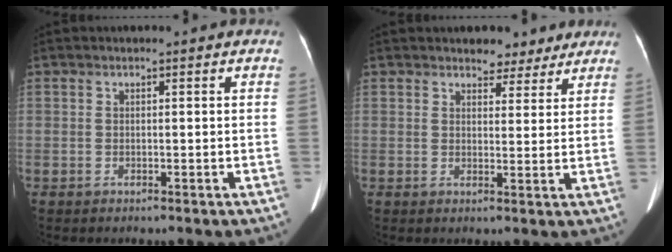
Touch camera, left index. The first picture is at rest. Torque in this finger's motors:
{"motor_torque": [0.96, -1.17, 0.14, 0.02]}